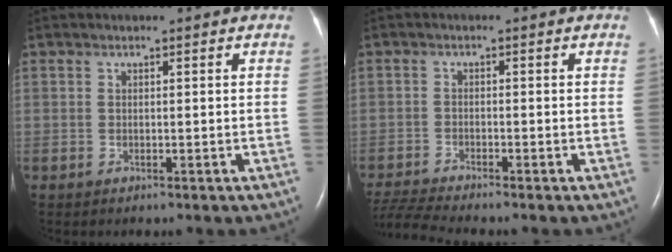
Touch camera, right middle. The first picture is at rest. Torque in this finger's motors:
{"motor_torque": [0.22, -0.28, 0.00, 0.02]}